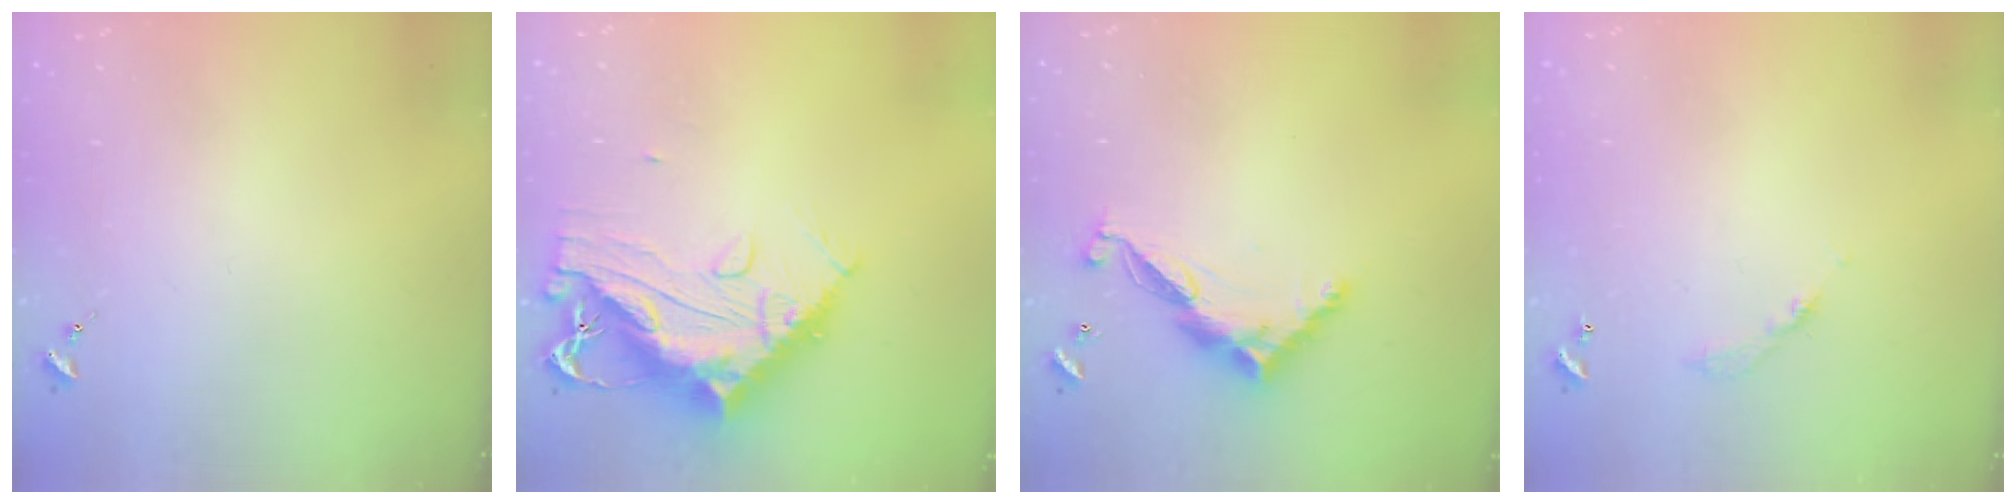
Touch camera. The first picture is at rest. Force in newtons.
{"total": 16.4, "press": 16.3, "slide": 1.5}
{"total": 11.7, "press": 11.7, "slide": 0.3}
{"total": 3.6, "press": 3.6, "slide": 0.2}